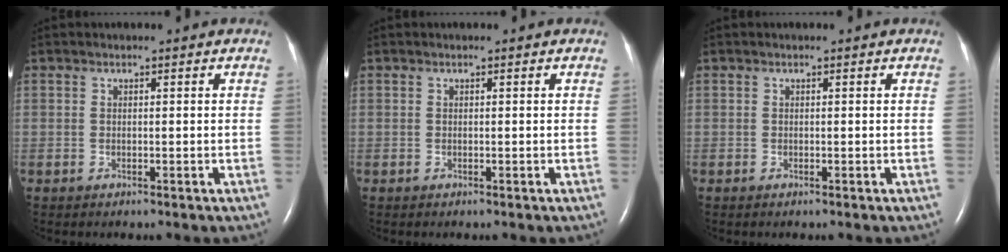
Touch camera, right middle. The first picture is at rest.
{"total": 0.0}
{"total": 0.0}